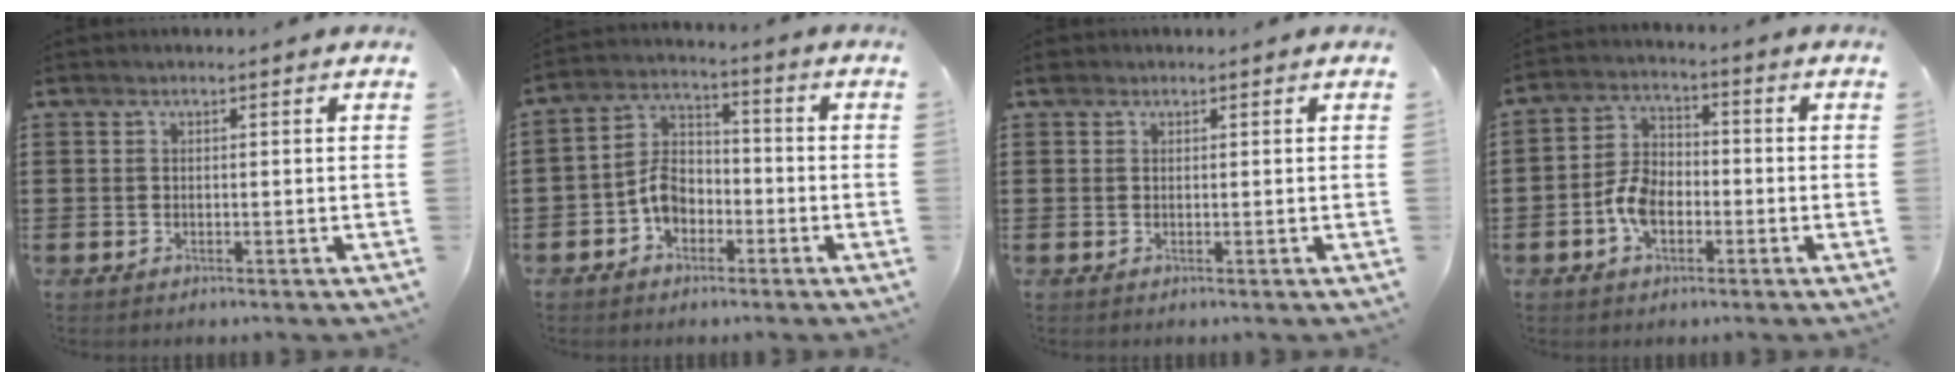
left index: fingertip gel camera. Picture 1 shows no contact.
{"total": 6.1, "force": [-2.6, 4.4, 3.4], "torque": [-0.077, 0.017, -0.052]}
{"total": 0.8, "force": [0.6, 0.5, 0.2], "torque": [-0.006, 0.004, 0.011]}
{"total": 6.2, "force": [-2.2, 4.0, 4.3], "torque": [-0.103, 0.006, -0.047]}